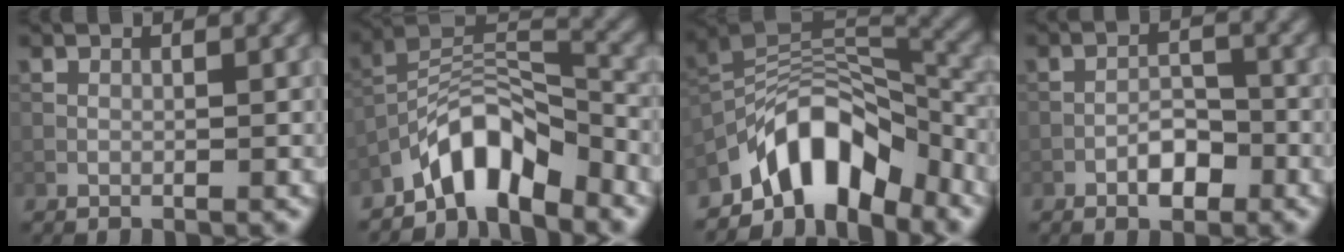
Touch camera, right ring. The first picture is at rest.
{"total": 6.6, "force": [-5.1, 2.4, 3.5], "torque": [-0.048, 0.007, -0.102]}
{"total": 9.0, "force": [-6.1, 4.1, 5.2], "torque": [-0.063, 0.010, -0.119]}
{"total": 2.9, "force": [-1.6, 1.3, 2.0], "torque": [-0.027, 0.008, -0.030]}